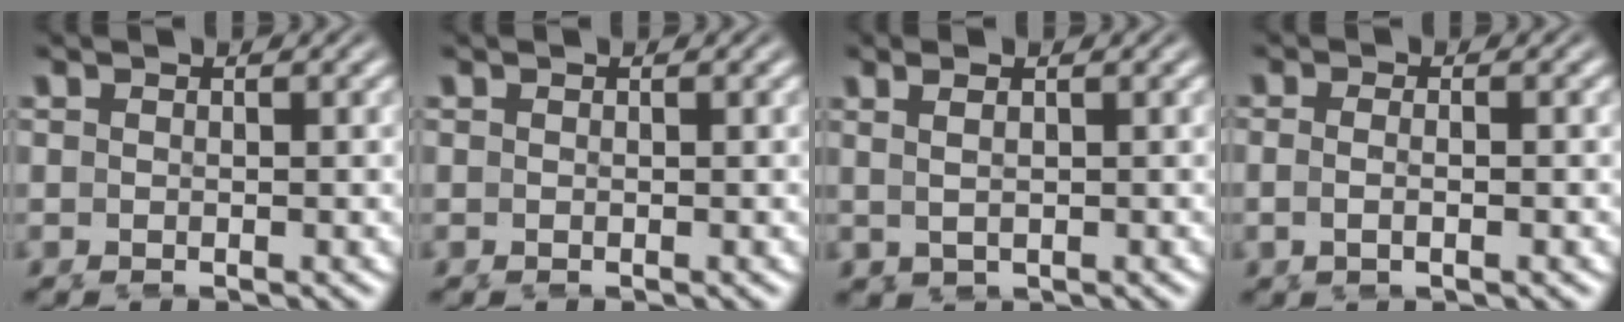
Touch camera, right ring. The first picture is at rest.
{"total": 0.0}
{"total": 1.7, "force": [0.6, 0.9, 1.4], "torque": [-0.025, 0.003, 0.012]}
{"total": 1.7, "force": [-0.8, 0.4, 1.4], "torque": [-0.035, -0.003, -0.017]}